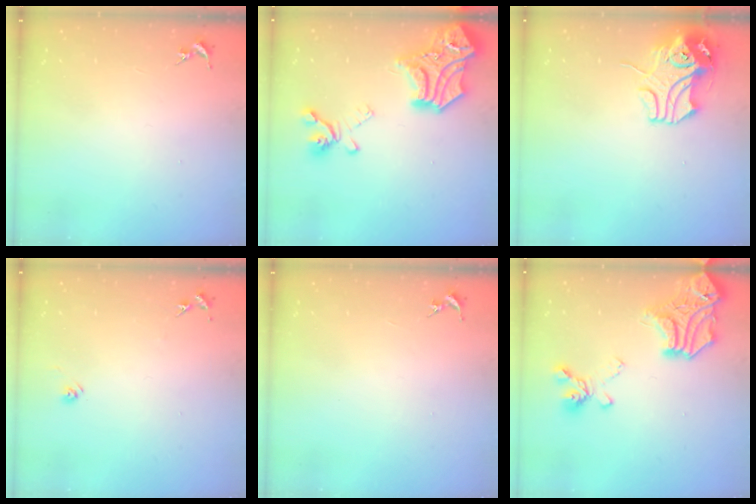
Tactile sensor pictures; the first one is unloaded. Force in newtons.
{"total": 24.0, "press": 24.0, "slide": 1.3}
{"total": 11.9, "press": 11.8, "slide": 1.8}
{"total": 6.3, "press": 6.3, "slide": 0.5}
{"total": 0.0}
{"total": 19.7, "press": 19.7, "slide": 1.0}